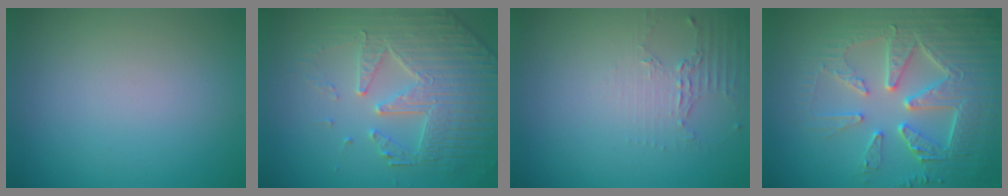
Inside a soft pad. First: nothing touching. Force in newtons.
{"total": 5.3, "press": 5.0, "slide": 2.0}
{"total": 2.0, "press": 1.5, "slide": 1.4}
{"total": 7.5, "press": 6.1, "slide": 4.3}